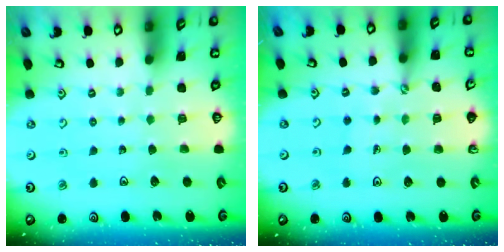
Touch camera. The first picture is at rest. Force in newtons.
{"total": 1.2, "press": 1.2, "slide": 0.2}